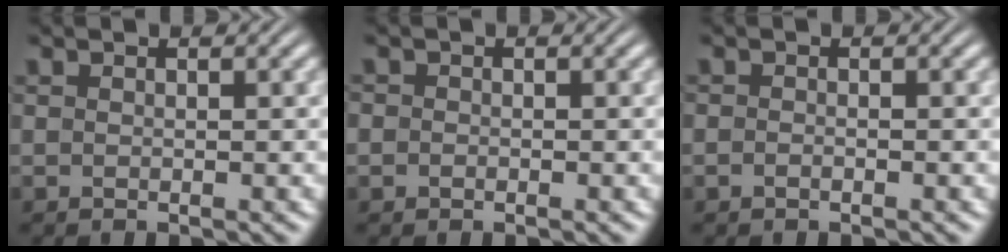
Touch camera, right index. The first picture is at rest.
{"total": 1.2, "force": [-0.3, 1.1, 0.2], "torque": [-0.008, -0.005, -0.008]}
{"total": 0.7, "force": [-0.5, 0.3, 0.3], "torque": [-0.007, -0.001, -0.011]}